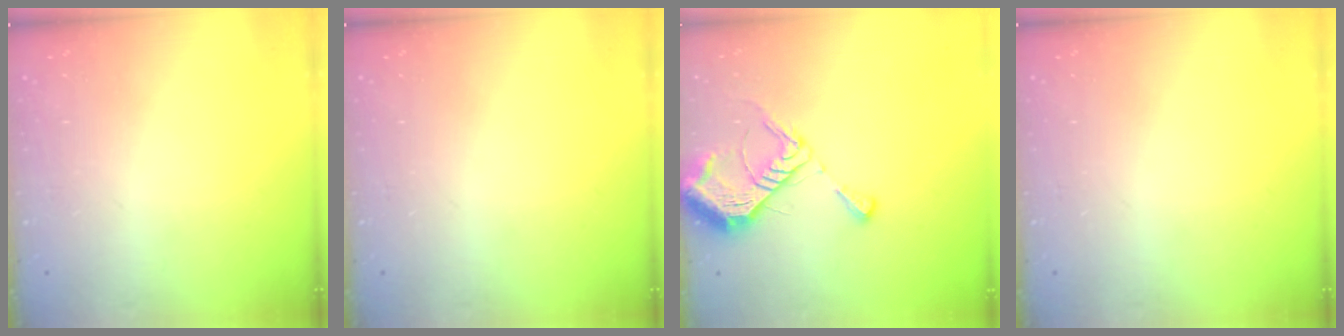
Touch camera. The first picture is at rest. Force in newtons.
{"total": 0.0}
{"total": 10.2, "press": 10.2, "slide": 1.1}
{"total": 0.0}